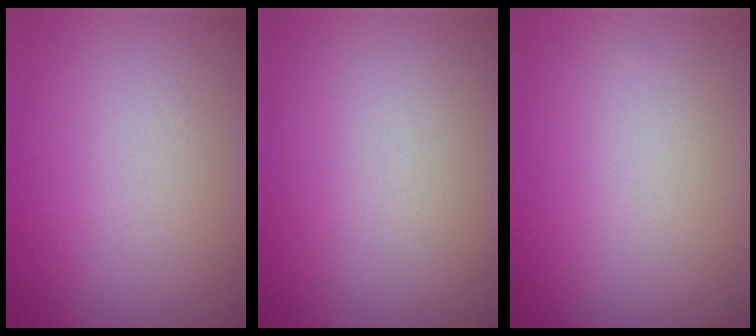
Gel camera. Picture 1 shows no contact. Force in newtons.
{"total": 0.0}
{"total": 0.0}